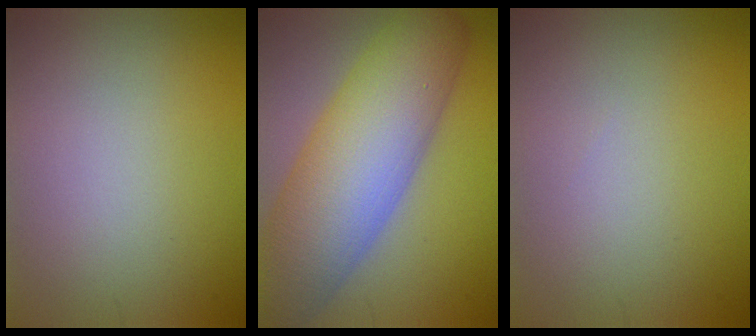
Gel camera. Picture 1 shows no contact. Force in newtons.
{"total": 11.6, "press": 11.6, "slide": 0.3}
{"total": 0.0}